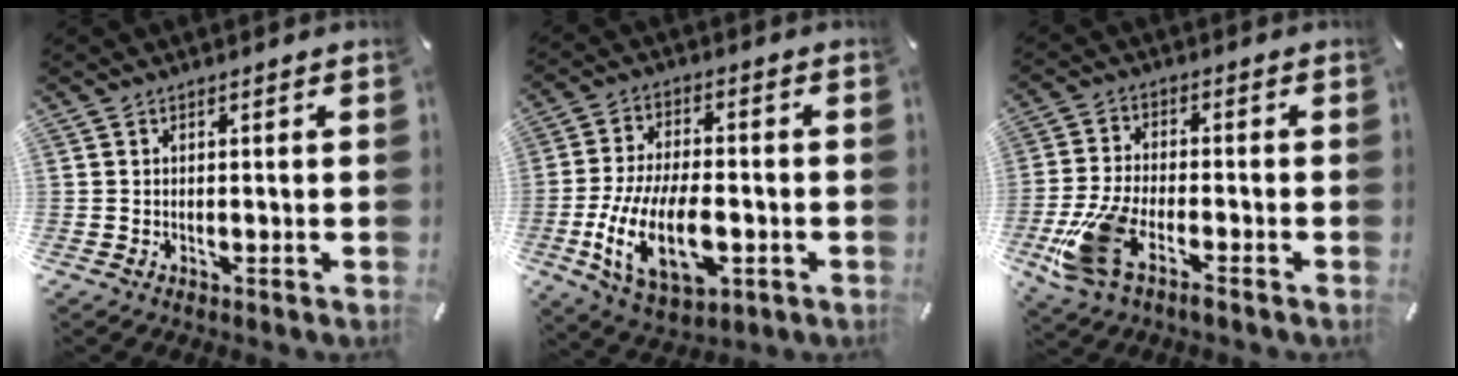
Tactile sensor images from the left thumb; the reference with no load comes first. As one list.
[{"total": 17.2, "force": [-5.1, 9.3, 13.5], "torque": [-0.268, 0.004, -0.085]}, {"total": 12.2, "force": [-6.3, 4.9, 9.2], "torque": [-0.197, 0.010, -0.113]}]